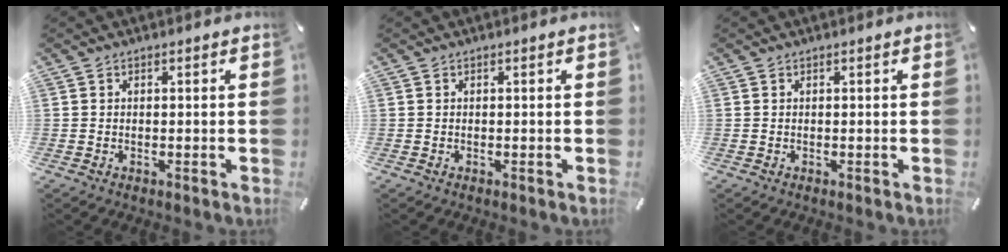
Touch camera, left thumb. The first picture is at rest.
{"total": 0.0}
{"total": 0.0}